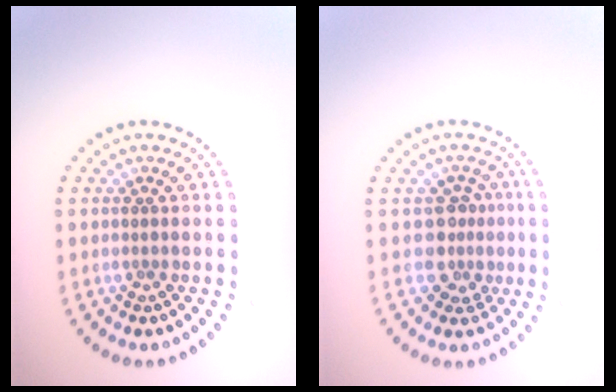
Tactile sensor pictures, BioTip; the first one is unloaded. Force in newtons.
{"total": 2.7, "press": 2.0, "slide": 1.8}